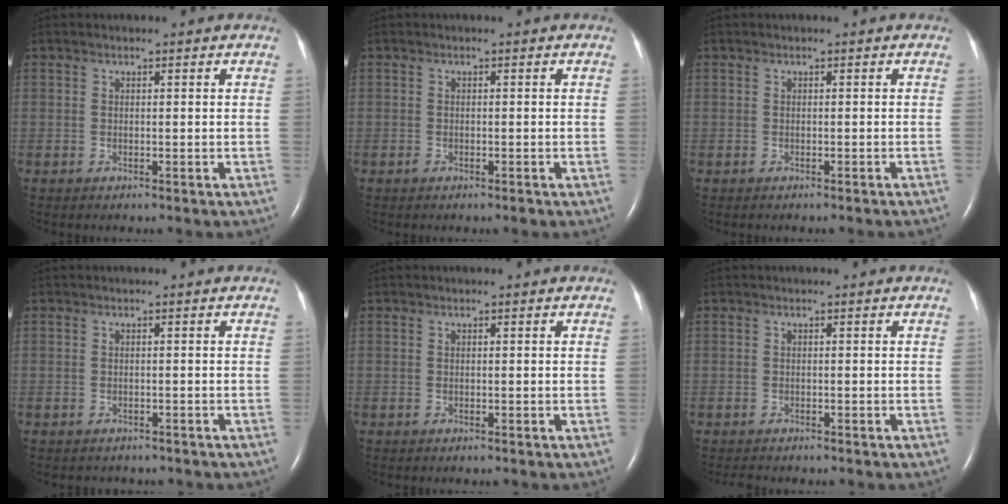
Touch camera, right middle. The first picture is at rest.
{"total": 0.7, "force": [-0.6, 0.2, 0.4], "torque": [-0.007, -0.001, -0.007]}
{"total": 1.4, "force": [-1.2, -0.3, 0.6], "torque": [-0.003, 0.005, -0.014]}
{"total": 2.0, "force": [-1.8, 0.7, 0.3], "torque": [-0.011, -0.003, -0.019]}
{"total": 0.0}
{"total": 1.4, "force": [-1.3, 0.3, 0.4], "torque": [-0.012, -0.005, -0.015]}